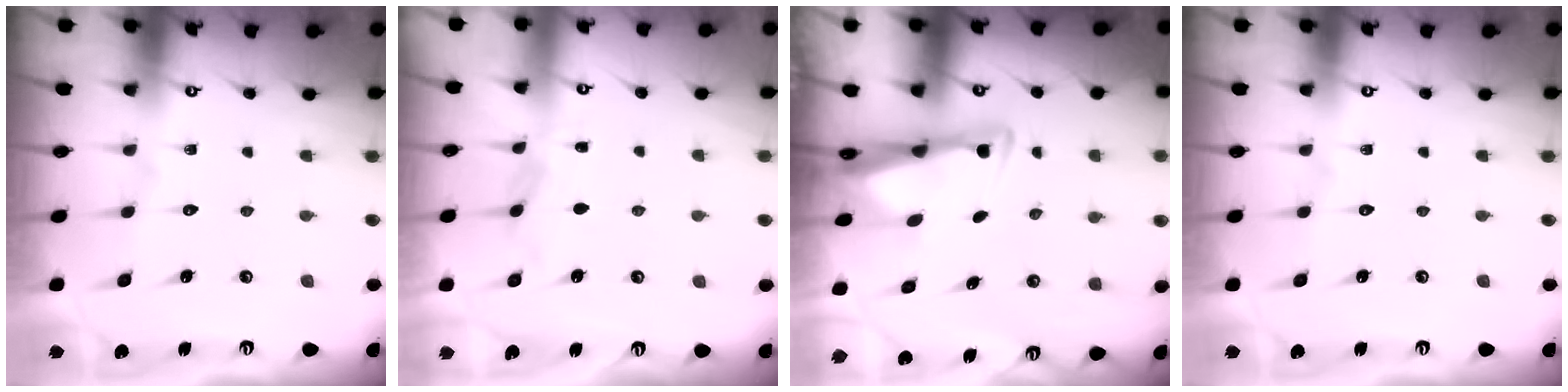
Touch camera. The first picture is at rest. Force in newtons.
{"total": 3.8, "press": 3.8, "slide": 0.1}
{"total": 3.0, "press": 2.8, "slide": 1.0}
{"total": 0.0}